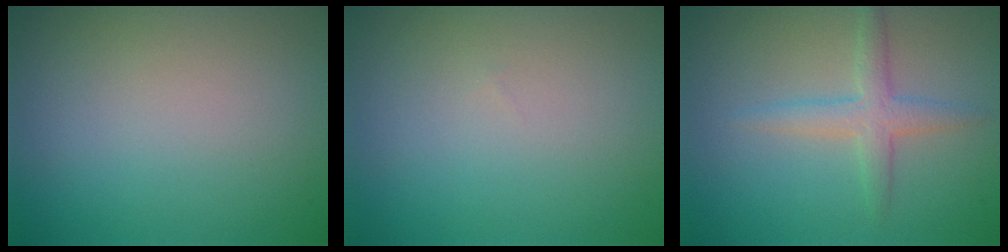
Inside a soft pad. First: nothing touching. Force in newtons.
{"total": 0.0}
{"total": 2.7, "press": 2.7, "slide": 0.1}